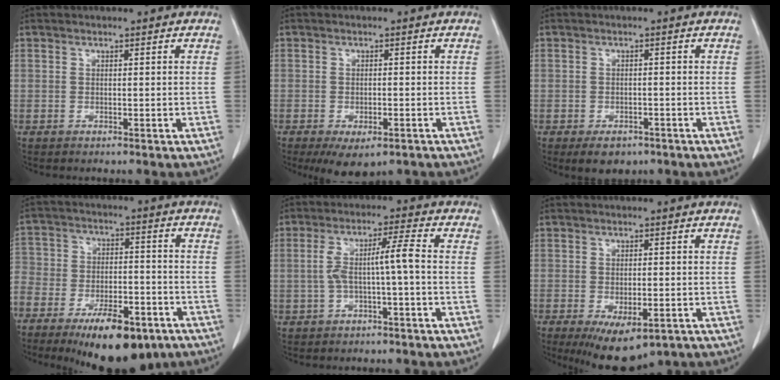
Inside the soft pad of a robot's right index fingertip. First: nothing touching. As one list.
[{"total": 5.7, "force": [-3.5, 2.5, 3.7], "torque": [-0.055, -0.009, -0.047]}, {"total": 4.1, "force": [-2.7, 2.6, 1.8], "torque": [-0.021, 0.000, -0.031]}, {"total": 19.0, "force": [-13.4, 8.0, 10.9], "torque": [-0.210, 0.005, -0.225]}, {"total": 5.6, "force": [-1.1, -0.4, 5.4], "torque": [-0.107, 0.026, -0.016]}, {"total": 9.5, "force": [-5.5, 3.9, 6.6], "torque": [-0.107, -0.017, -0.075]}]